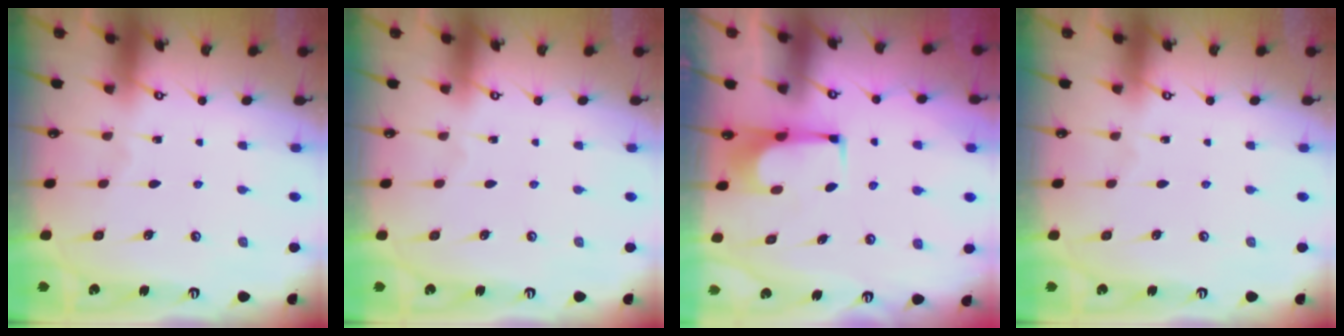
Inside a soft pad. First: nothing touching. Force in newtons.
{"total": 0.0}
{"total": 1.1, "press": 0.9, "slide": 0.7}
{"total": 0.0}